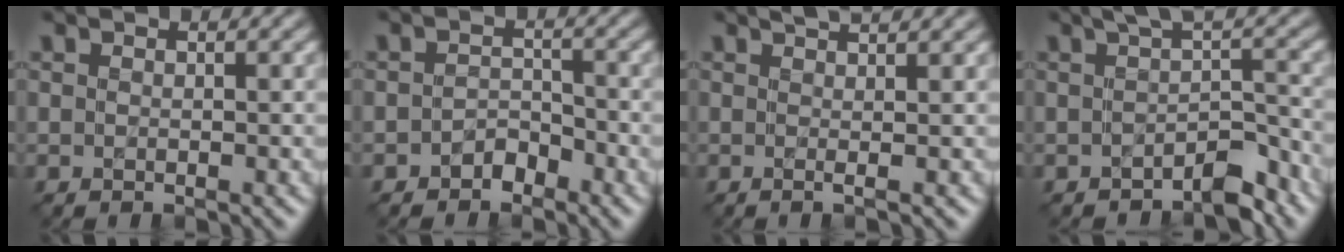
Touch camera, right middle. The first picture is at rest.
{"total": 1.7, "force": [-1.2, 1.0, 0.7], "torque": [-0.010, 0.008, -0.023]}
{"total": 3.7, "force": [1.7, 1.2, 3.1], "torque": [-0.026, 0.010, -0.013]}
{"total": 3.3, "force": [-1.5, 0.9, 2.8], "torque": [-0.030, 0.005, -0.024]}